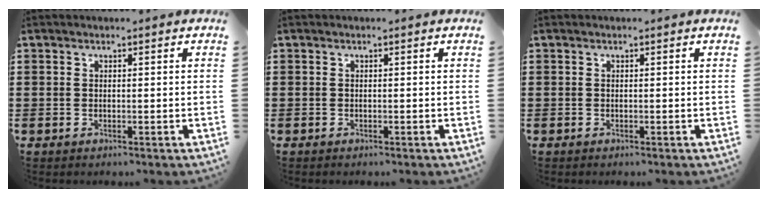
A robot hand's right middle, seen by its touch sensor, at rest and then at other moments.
{"total": 0.0}
{"total": 0.0}